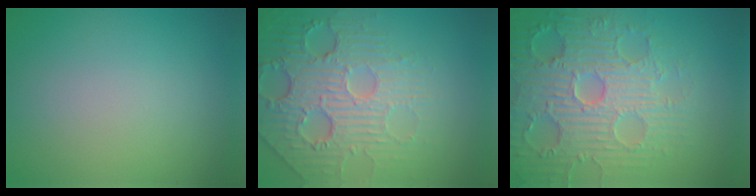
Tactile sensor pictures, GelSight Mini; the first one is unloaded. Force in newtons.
{"total": 6.9, "press": 5.3, "slide": 4.4}
{"total": 7.7, "press": 6.3, "slide": 4.5}